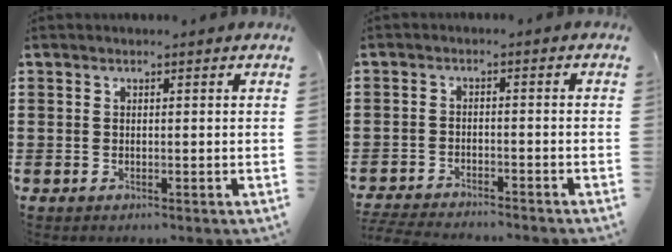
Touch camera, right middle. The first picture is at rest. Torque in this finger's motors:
{"motor_torque": [0.86, -0.54, 0.07, 0.07]}